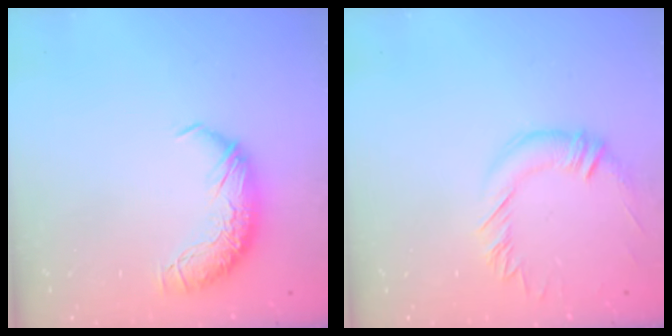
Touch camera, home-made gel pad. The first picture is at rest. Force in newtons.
{"total": 0.9, "press": 0.8, "slide": 0.4}